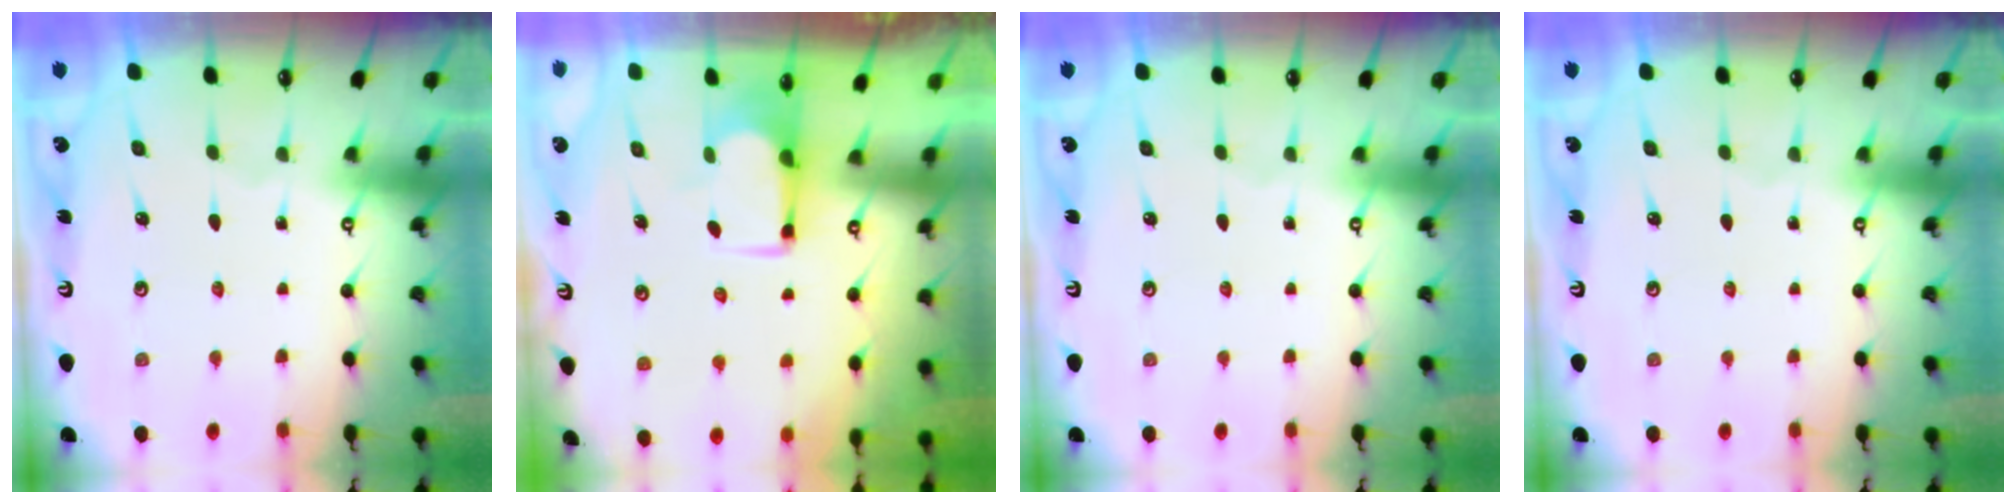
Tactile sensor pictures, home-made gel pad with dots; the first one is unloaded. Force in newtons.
{"total": 1.8, "press": 1.6, "slide": 0.8}
{"total": 0.0}
{"total": 0.0}